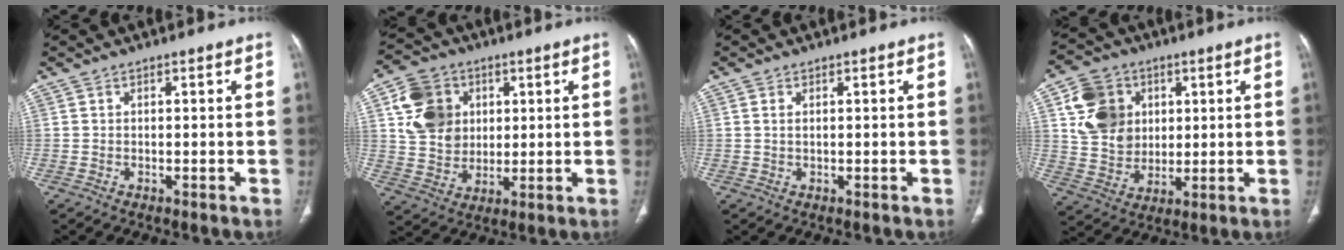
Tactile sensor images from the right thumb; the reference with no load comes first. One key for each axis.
{"total": 12.7, "fx": 3.4, "fy": 10.6, "fz": 6.0, "tx": -0.078, "ty": -0.002, "tz": 0.066}
{"total": 1.0, "fx": 0.3, "fy": 0.5, "fz": 0.8, "tx": -0.018, "ty": 0.003, "tz": 0.009}
{"total": 13.3, "fx": 3.7, "fy": 11.2, "fz": 6.2, "tx": -0.080, "ty": -0.004, "tz": 0.074}